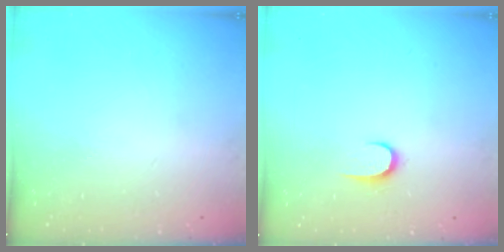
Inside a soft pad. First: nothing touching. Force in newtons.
{"total": 5.4, "press": 5.4, "slide": 0.6}